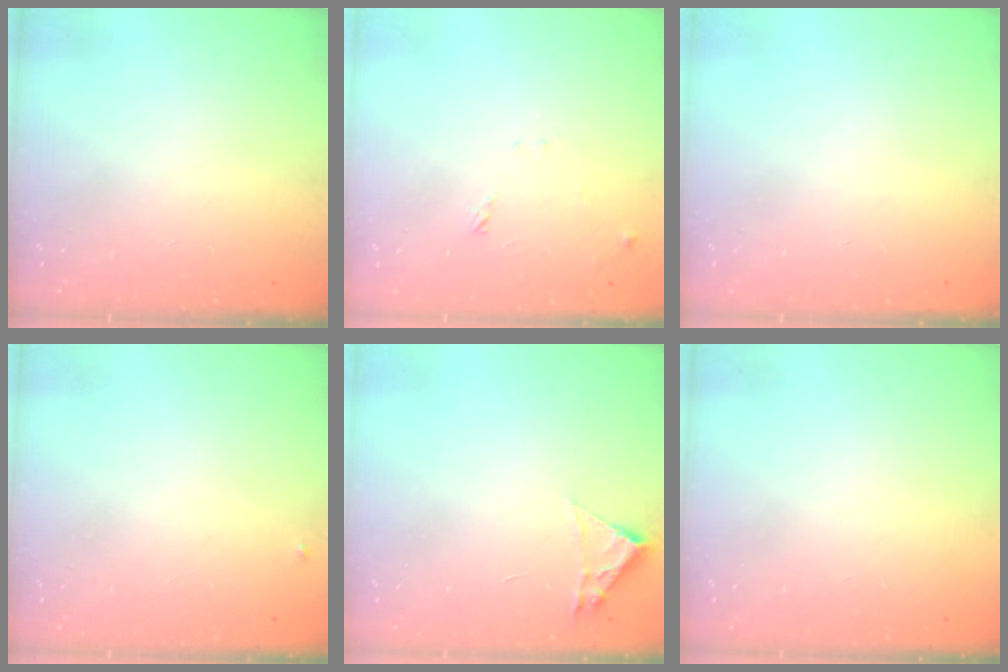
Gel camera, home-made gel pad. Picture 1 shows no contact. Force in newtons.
{"total": 9.4, "press": 9.4, "slide": 0.6}
{"total": 0.0}
{"total": 3.9, "press": 3.9, "slide": 0.5}
{"total": 1.8, "press": 1.8, "slide": 0.2}
{"total": 1.6, "press": 1.6, "slide": 0.1}